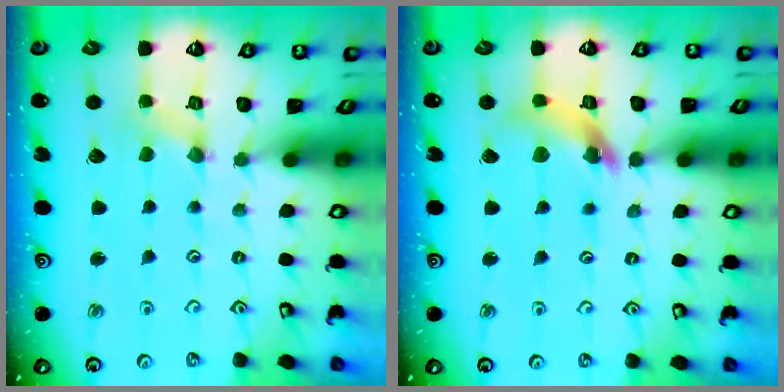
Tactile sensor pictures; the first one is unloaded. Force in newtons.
{"total": 10.6, "press": 10.5, "slide": 1.3}